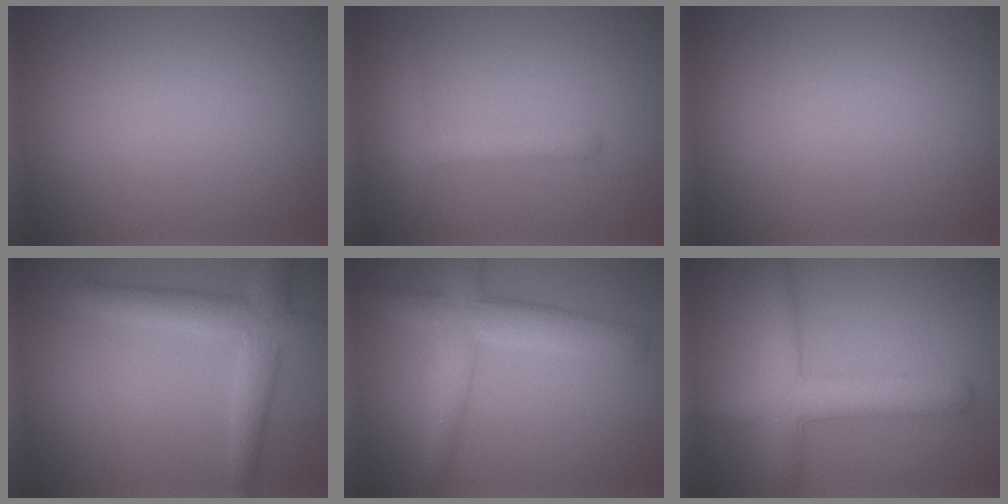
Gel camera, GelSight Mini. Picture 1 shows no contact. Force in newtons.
{"total": 1.7, "press": 1.7, "slide": 0.1}
{"total": 0.0}
{"total": 4.4, "press": 4.4, "slide": 0.1}
{"total": 5.0, "press": 5.0, "slide": 0.3}
{"total": 5.3, "press": 5.3, "slide": 0.2}